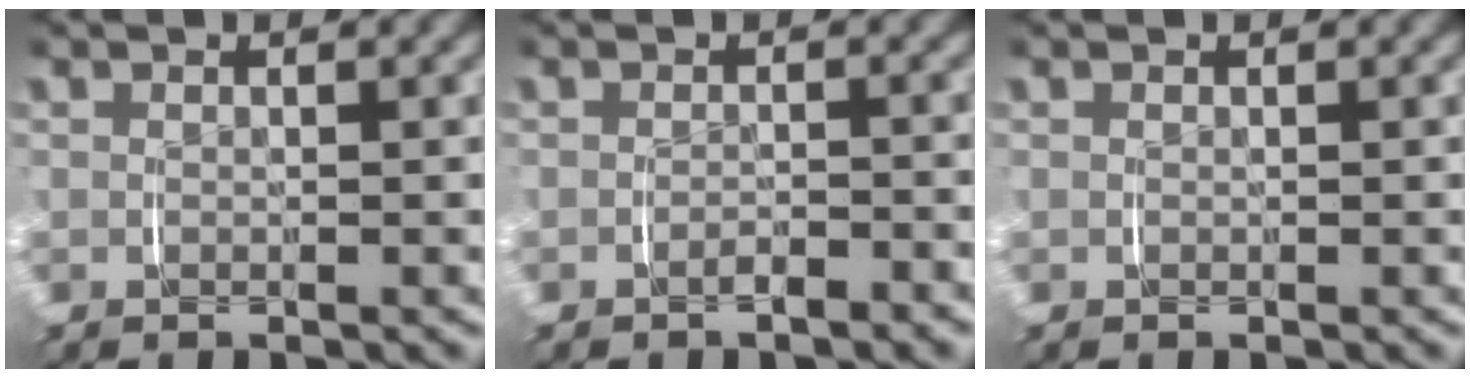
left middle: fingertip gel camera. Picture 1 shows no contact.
{"total": 1.1, "force": [-1.0, 0.2, 0.4], "torque": [-0.004, 0.002, -0.021]}
{"total": 0.0}